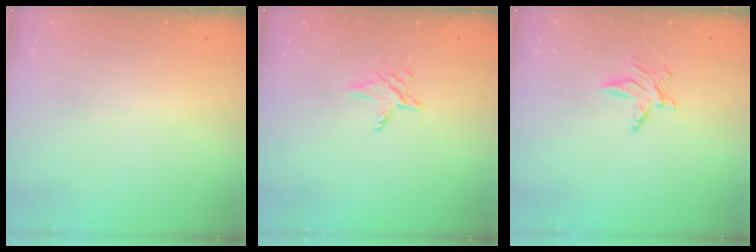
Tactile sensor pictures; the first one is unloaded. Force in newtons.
{"total": 3.9, "press": 3.9, "slide": 0.4}
{"total": 5.7, "press": 5.7, "slide": 0.5}